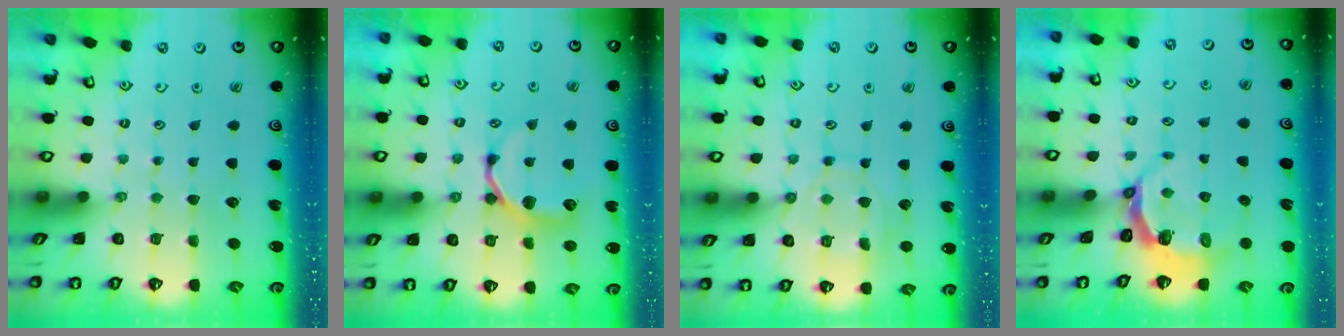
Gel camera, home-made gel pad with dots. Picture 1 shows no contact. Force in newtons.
{"total": 9.9, "press": 9.8, "slide": 0.9}
{"total": 11.0, "press": 11.0, "slide": 0.8}
{"total": 4.4, "press": 3.1, "slide": 3.2}